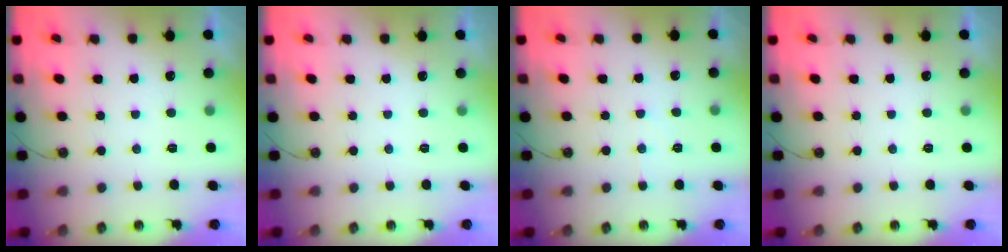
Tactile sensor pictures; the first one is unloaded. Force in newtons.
{"total": 0.0}
{"total": 4.5, "press": 4.5, "slide": 0.2}
{"total": 0.0}